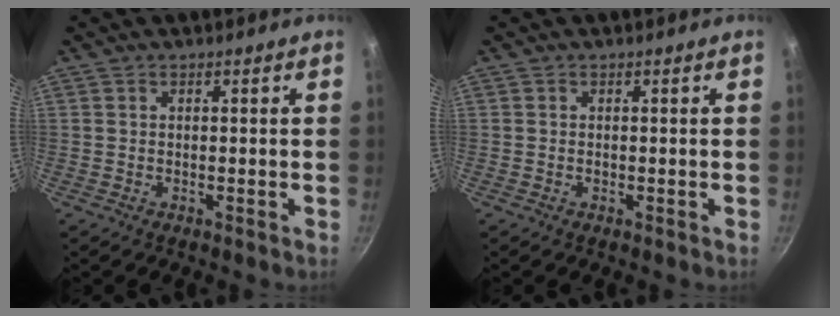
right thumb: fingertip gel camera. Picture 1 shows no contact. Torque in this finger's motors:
{"motor_torque": [0.68, 0.38, 0.32, 0.21, 0.03]}